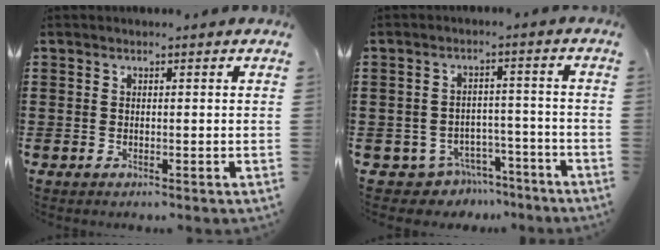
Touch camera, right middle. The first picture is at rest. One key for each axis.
{"total": 4.3, "fx": -3.9, "fy": 1.6, "fz": 0.6, "tx": -0.026, "ty": 0.009, "tz": -0.083}